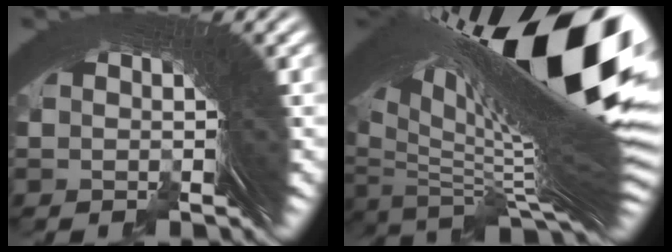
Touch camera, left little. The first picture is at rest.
{"total": 29.3, "force": [4.2, 12.5, 26.1], "torque": [-0.386, 0.018, 0.060]}